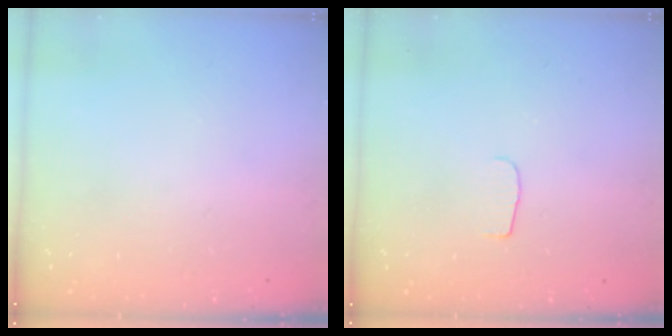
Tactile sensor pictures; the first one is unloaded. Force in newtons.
{"total": 4.5, "press": 4.4, "slide": 0.5}